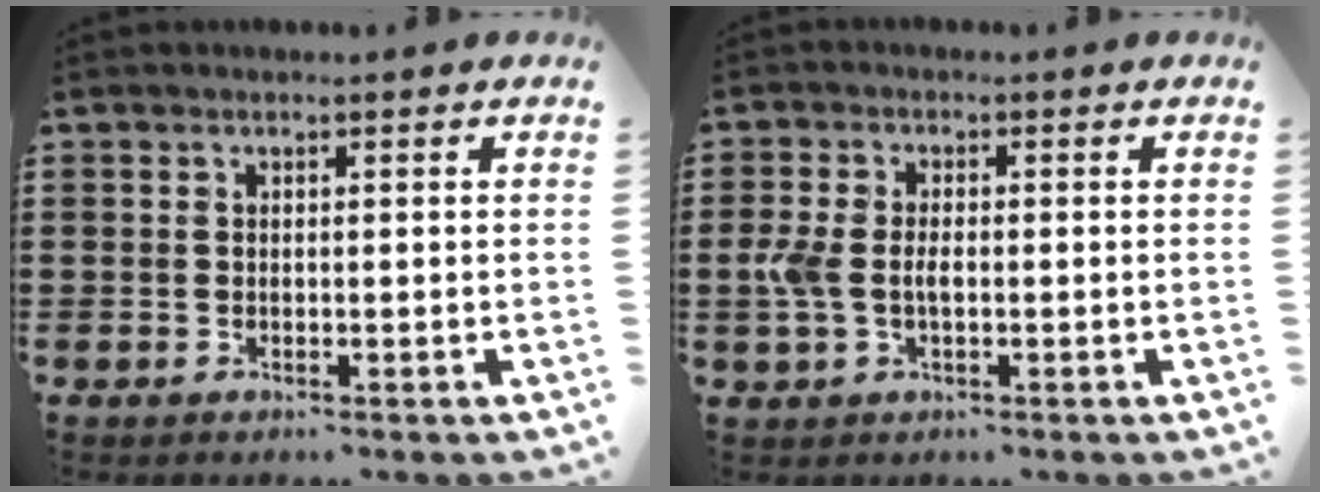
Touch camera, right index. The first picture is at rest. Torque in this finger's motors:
{"motor_torque": [1.42, -0.12, 0.35, 0.13]}